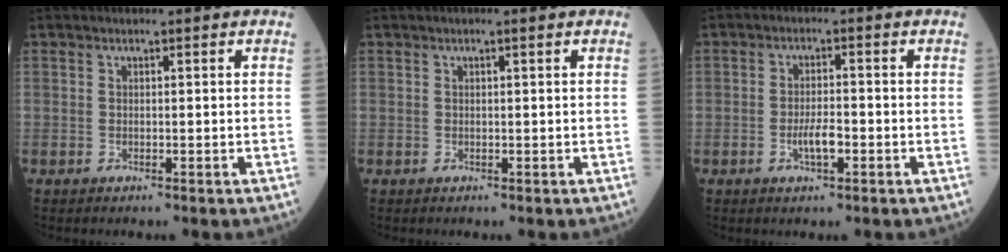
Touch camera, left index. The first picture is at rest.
{"total": 0.7, "force": [0.4, 0.0, 0.5], "torque": [-0.011, 0.002, 0.006]}
{"total": 3.3, "force": [-1.2, 0.9, 3.0], "torque": [-0.060, 0.001, -0.023]}